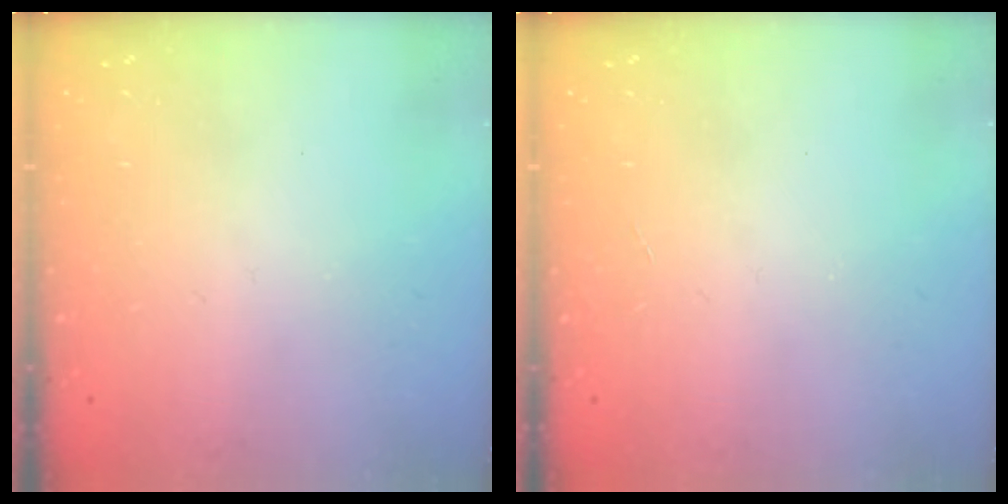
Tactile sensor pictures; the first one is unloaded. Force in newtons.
{"total": 0.0}